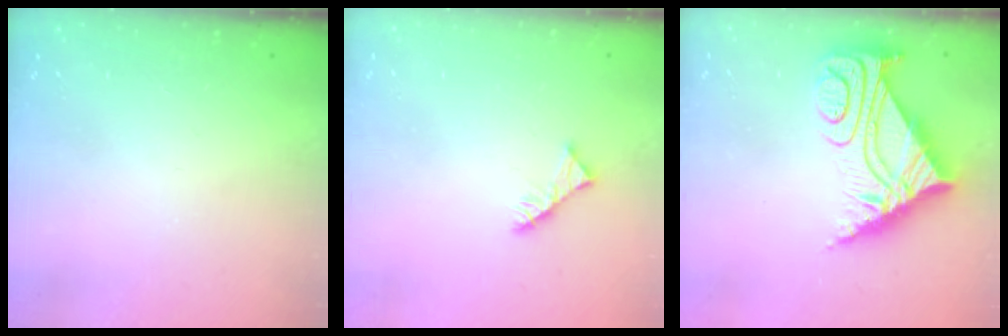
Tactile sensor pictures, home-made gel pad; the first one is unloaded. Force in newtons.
{"total": 2.9, "press": 2.9, "slide": 0.4}
{"total": 9.9, "press": 9.8, "slide": 1.0}